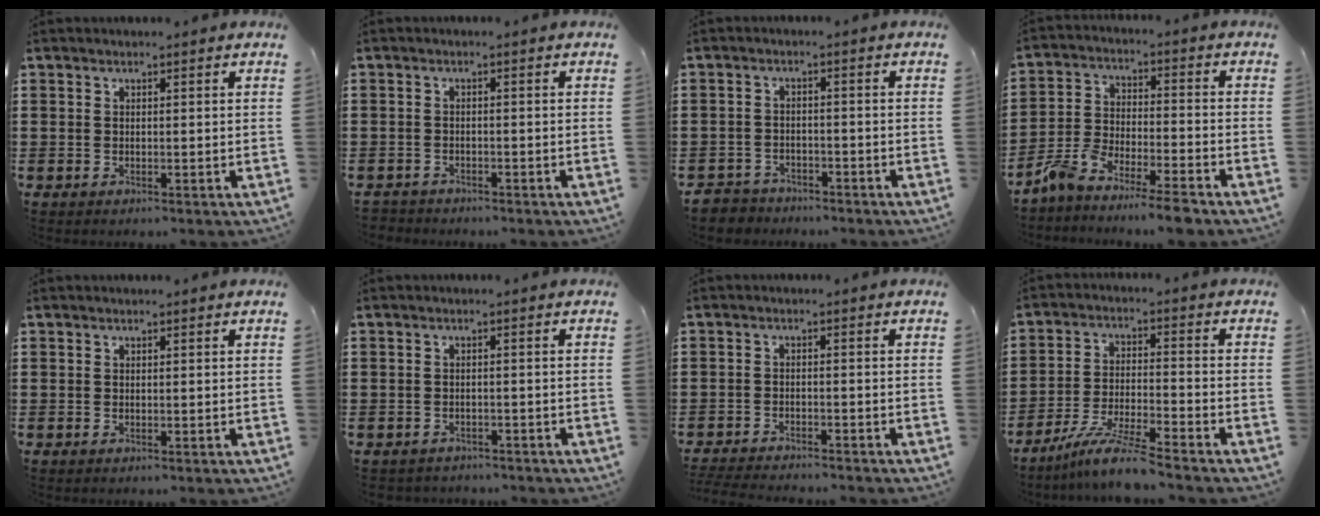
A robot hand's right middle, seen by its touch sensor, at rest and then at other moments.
{"total": 1.4, "force": [-1.4, 0.2, -0.1], "torque": [-0.004, -0.001, -0.030]}
{"total": 3.0, "force": [-2.9, 0.7, -0.3], "torque": [-0.006, -0.003, -0.063]}
{"total": 6.6, "force": [-6.3, -0.1, 2.0], "torque": [-0.045, -0.001, -0.124]}
{"total": 0.0}
{"total": 1.5, "force": [-1.5, 0.3, -0.1], "torque": [-0.005, -0.001, -0.034]}
{"total": 3.0, "force": [-3.0, 0.0, 0.3], "torque": [-0.016, -0.006, -0.063]}
{"total": 7.8, "force": [-6.7, -0.2, 4.1], "torque": [-0.088, -0.014, -0.130]}